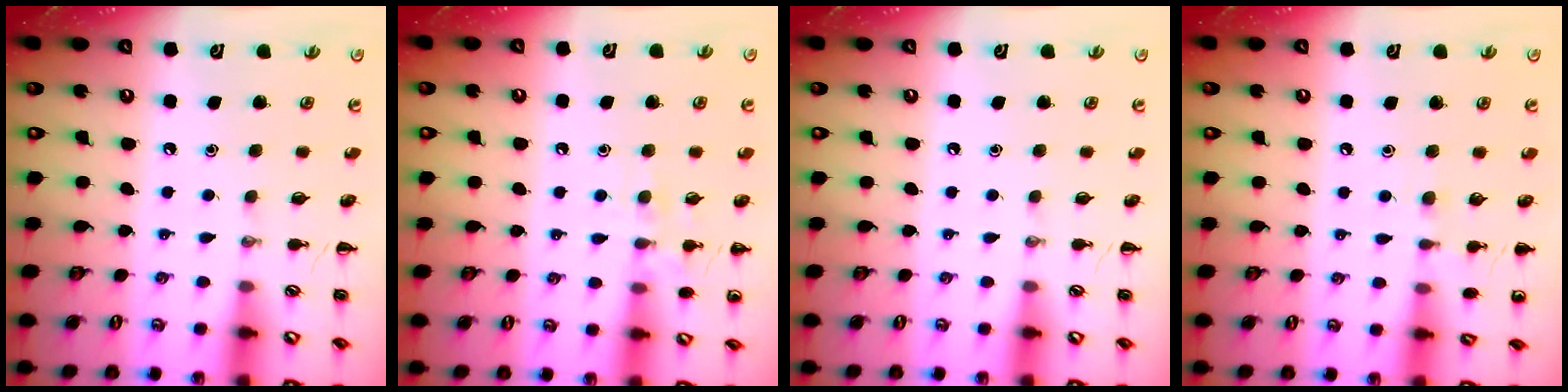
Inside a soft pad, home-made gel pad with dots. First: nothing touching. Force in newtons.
{"total": 7.1, "press": 7.0, "slide": 1.1}
{"total": 0.0}
{"total": 5.1, "press": 4.9, "slide": 1.7}